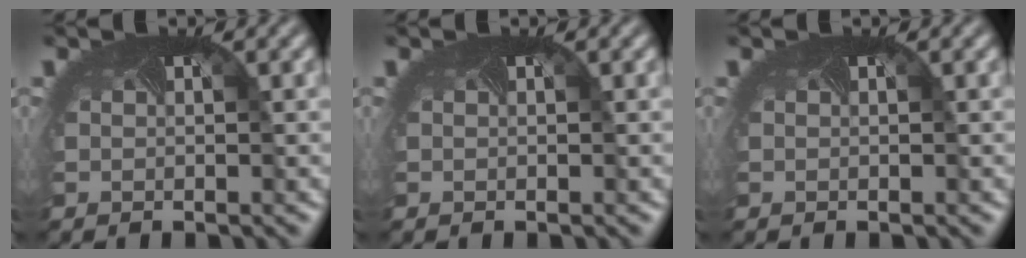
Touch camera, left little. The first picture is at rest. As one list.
[{"total": 0.0}, {"total": 0.0}]